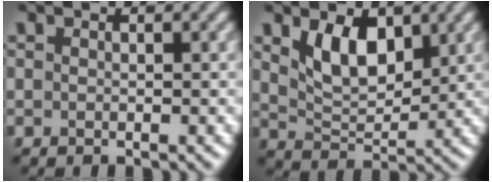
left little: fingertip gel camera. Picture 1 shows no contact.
{"total": 4.8, "force": [2.2, 2.6, 3.3], "torque": [-0.070, -0.006, 0.039]}